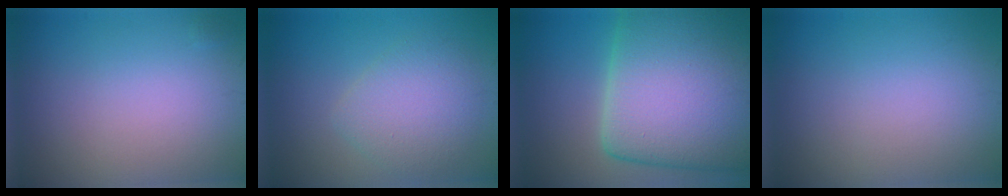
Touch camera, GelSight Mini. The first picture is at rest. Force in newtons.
{"total": 3.6, "press": 3.6, "slide": 0.2}
{"total": 16.8, "press": 16.8, "slide": 1.2}
{"total": 0.0}